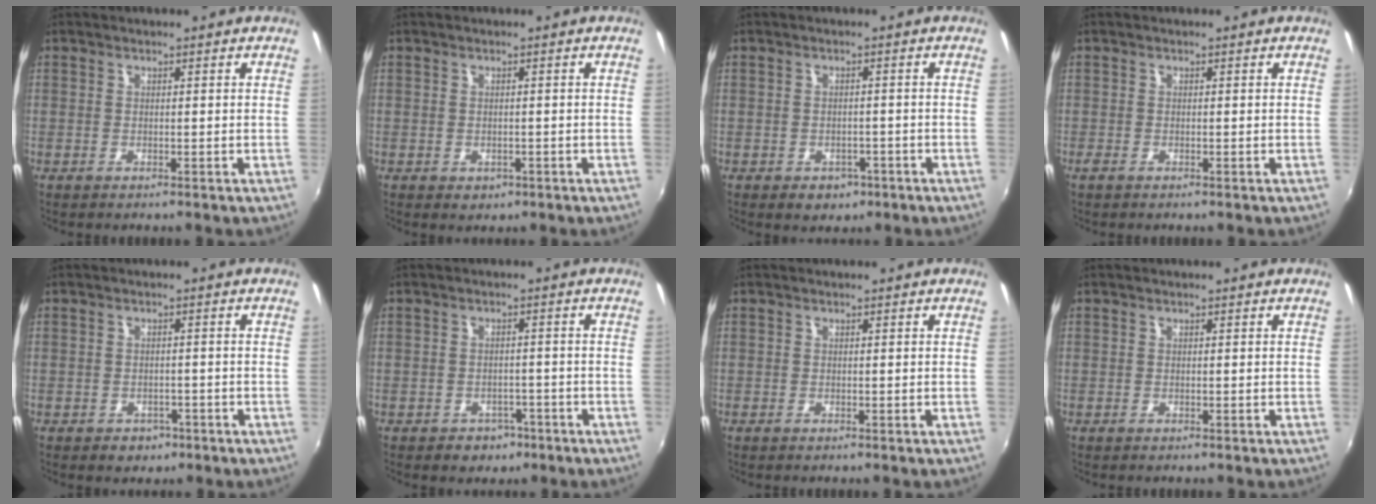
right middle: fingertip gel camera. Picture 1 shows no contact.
{"total": 1.6, "force": [-0.6, 1.4, 0.7], "torque": [-0.014, -0.005, -0.005]}
{"total": 4.1, "force": [-2.2, 3.0, 1.6], "torque": [-0.038, -0.006, -0.022]}
{"total": 0.8, "force": [-0.6, 0.4, 0.5], "torque": [-0.011, -0.003, -0.012]}
{"total": 3.3, "force": [-1.9, 2.5, 1.1], "torque": [-0.028, -0.004, -0.020]}
{"total": 4.6, "force": [-2.8, 3.4, 1.2], "torque": [-0.036, 0.001, -0.030]}
{"total": 0.0}
{"total": 0.0}